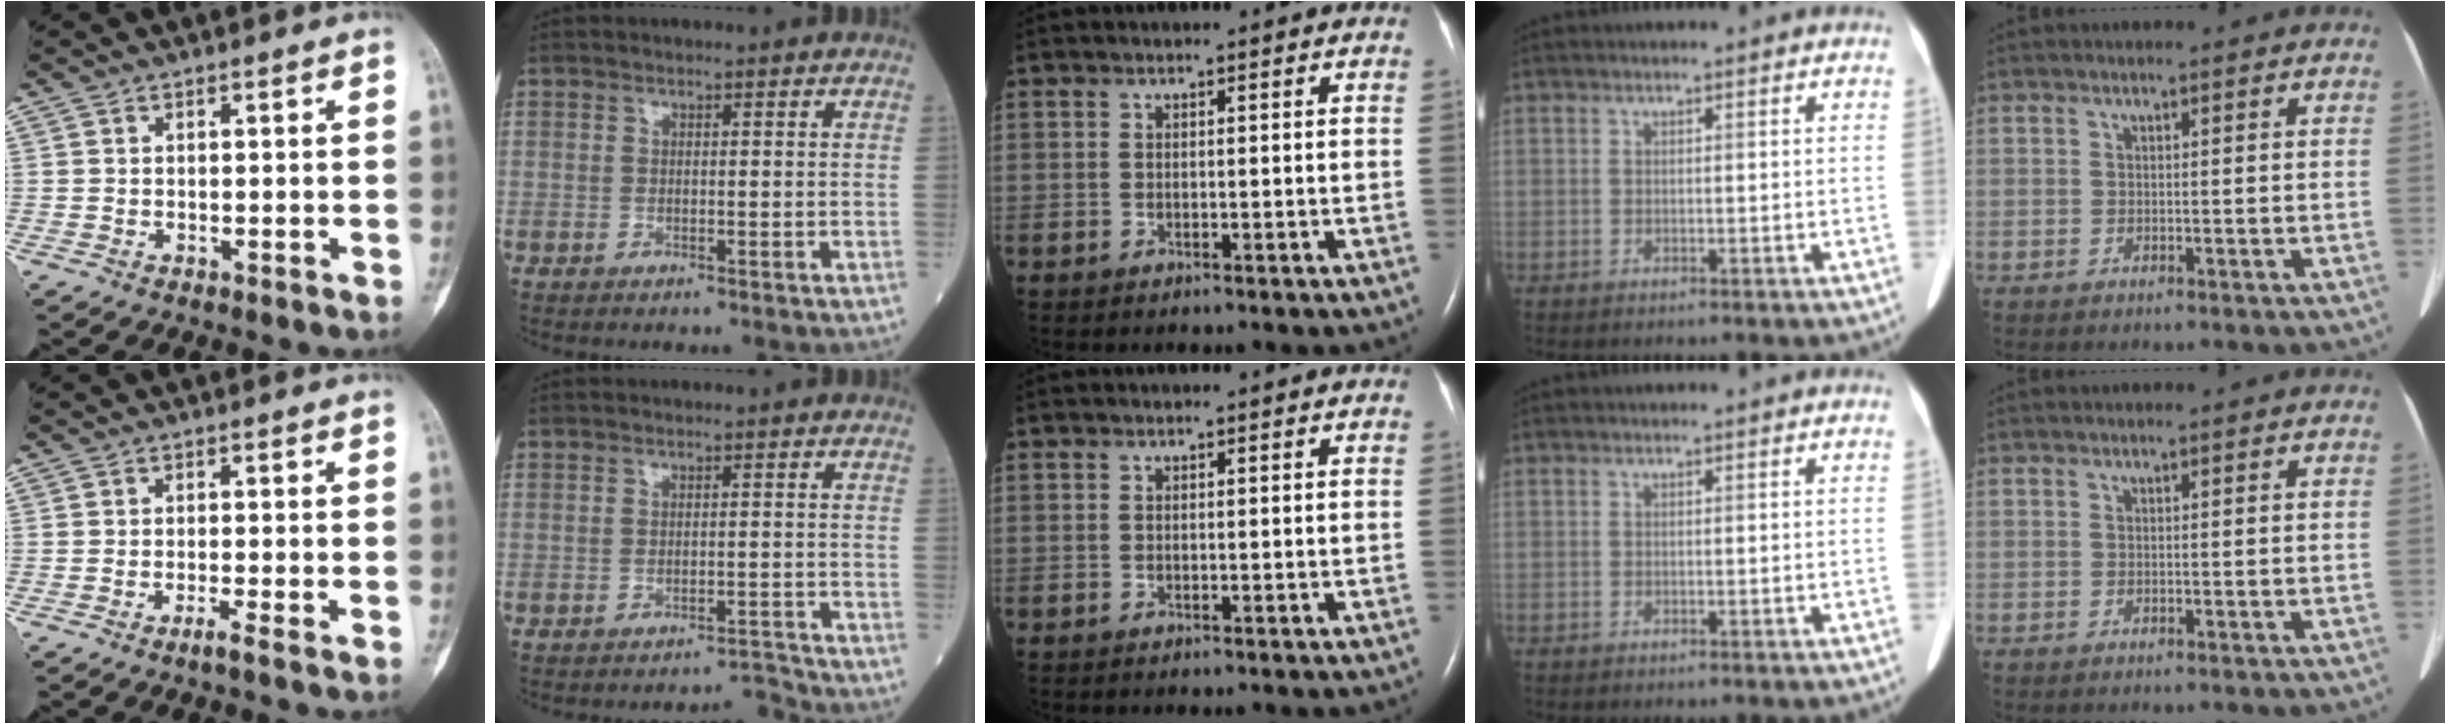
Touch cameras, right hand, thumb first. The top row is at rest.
{"thumb": {"total": 1.4, "force": [-1.0, -0.4, 0.9], "torque": [-0.026, 0.000, -0.022]}, "index": {"total": 2.0, "force": [-1.9, -0.4, -0.5], "torque": [0.014, -0.003, -0.024]}}